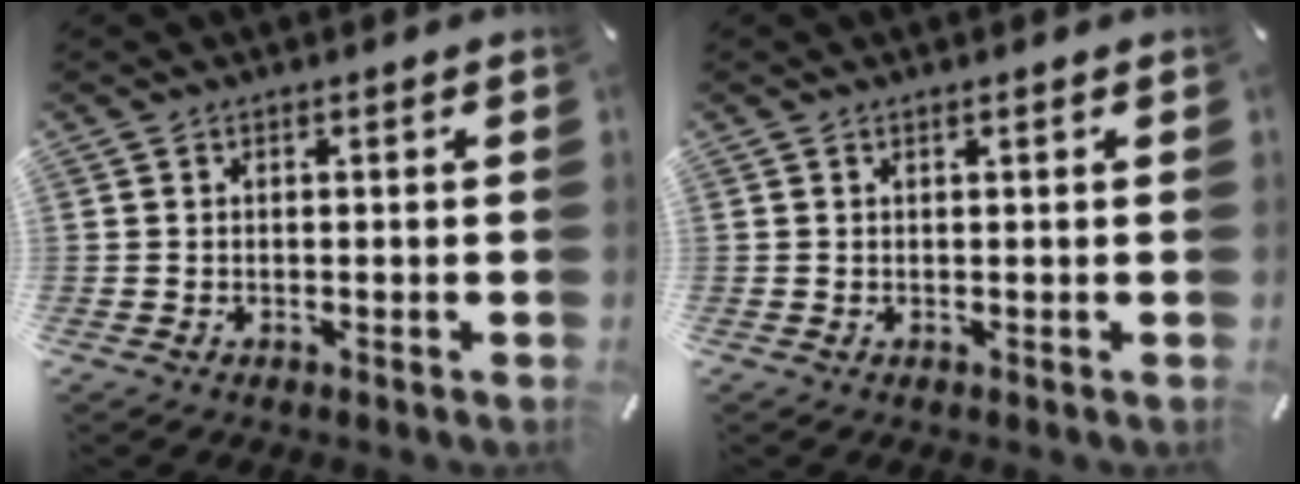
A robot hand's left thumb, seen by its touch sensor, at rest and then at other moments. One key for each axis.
{"total": 0.5, "fx": 0.3, "fy": 0.0, "fz": 0.4, "tx": -0.008, "ty": 0.001, "tz": 0.004}